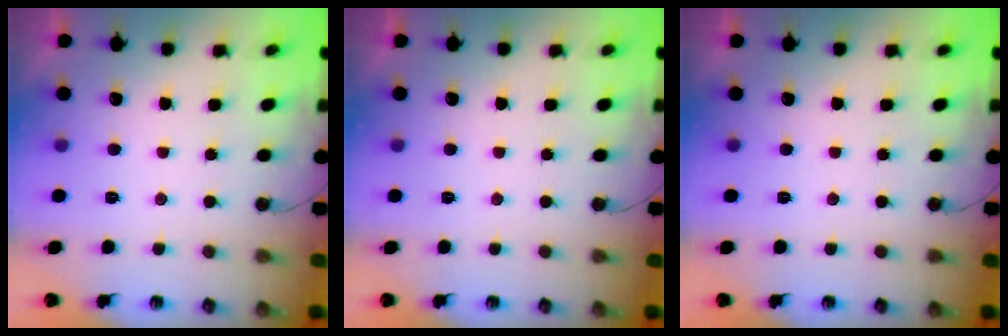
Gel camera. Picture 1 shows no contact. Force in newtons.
{"total": 0.0}
{"total": 0.0}